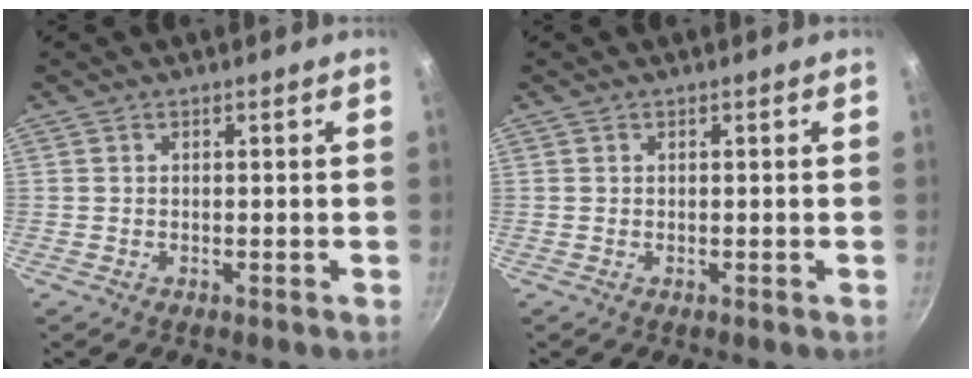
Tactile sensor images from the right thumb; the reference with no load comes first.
{"total": 0.0}